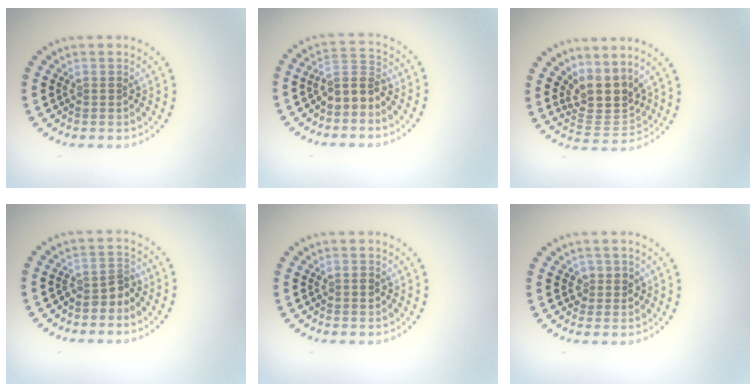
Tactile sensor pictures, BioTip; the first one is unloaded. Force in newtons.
{"total": 2.9, "press": 2.5, "slide": 1.4}
{"total": 3.9, "press": 3.0, "slide": 2.6}
{"total": 2.0, "press": 1.4, "slide": 1.4}
{"total": 1.1, "press": 1.1, "slide": 0.1}
{"total": 1.4, "press": 1.3, "slide": 0.6}